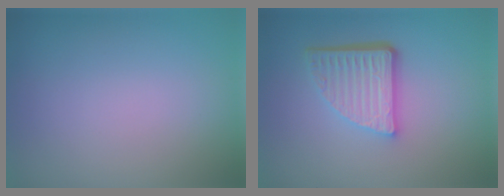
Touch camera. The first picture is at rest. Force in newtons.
{"total": 5.3, "press": 3.7, "slide": 3.8}